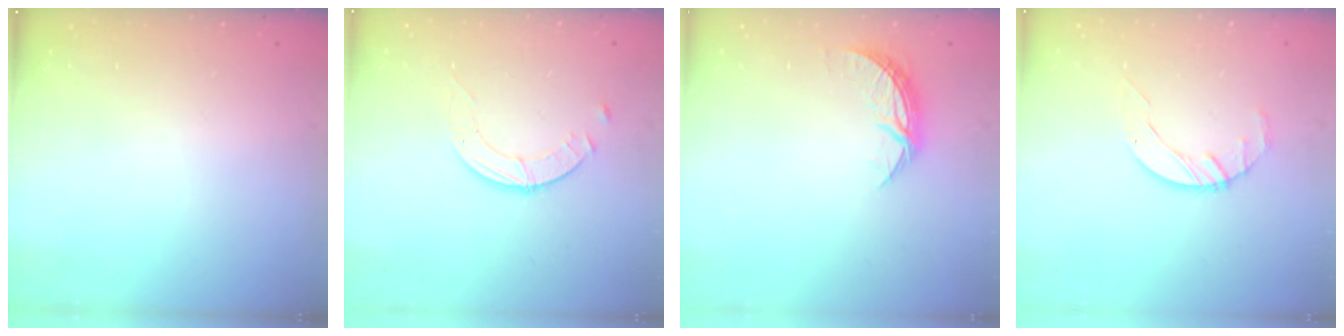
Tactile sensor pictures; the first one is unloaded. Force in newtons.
{"total": 3.9, "press": 3.9, "slide": 0.4}
{"total": 6.7, "press": 6.7, "slide": 0.4}
{"total": 3.4, "press": 3.3, "slide": 0.5}